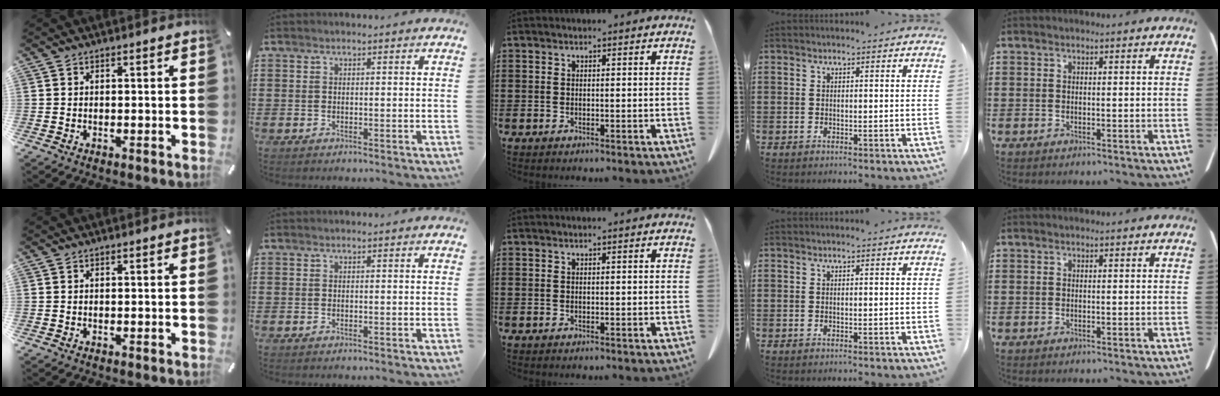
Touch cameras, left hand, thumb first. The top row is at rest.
{}